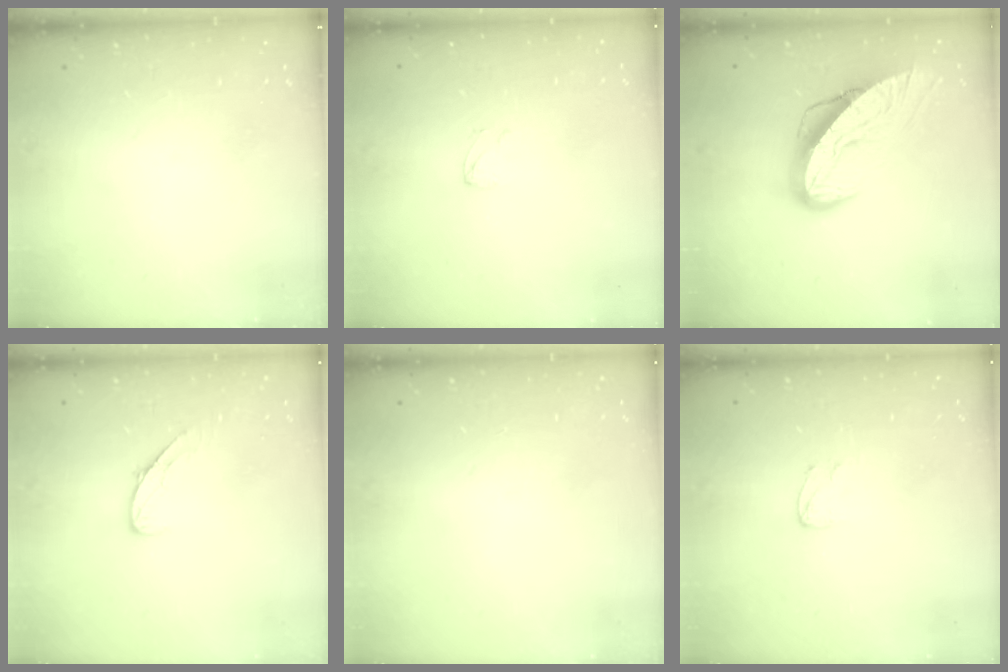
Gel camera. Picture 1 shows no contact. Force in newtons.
{"total": 2.9, "press": 2.9, "slide": 0.2}
{"total": 10.6, "press": 10.6, "slide": 0.9}
{"total": 5.1, "press": 5.1, "slide": 0.4}
{"total": 0.0}
{"total": 4.0, "press": 4.0, "slide": 0.3}